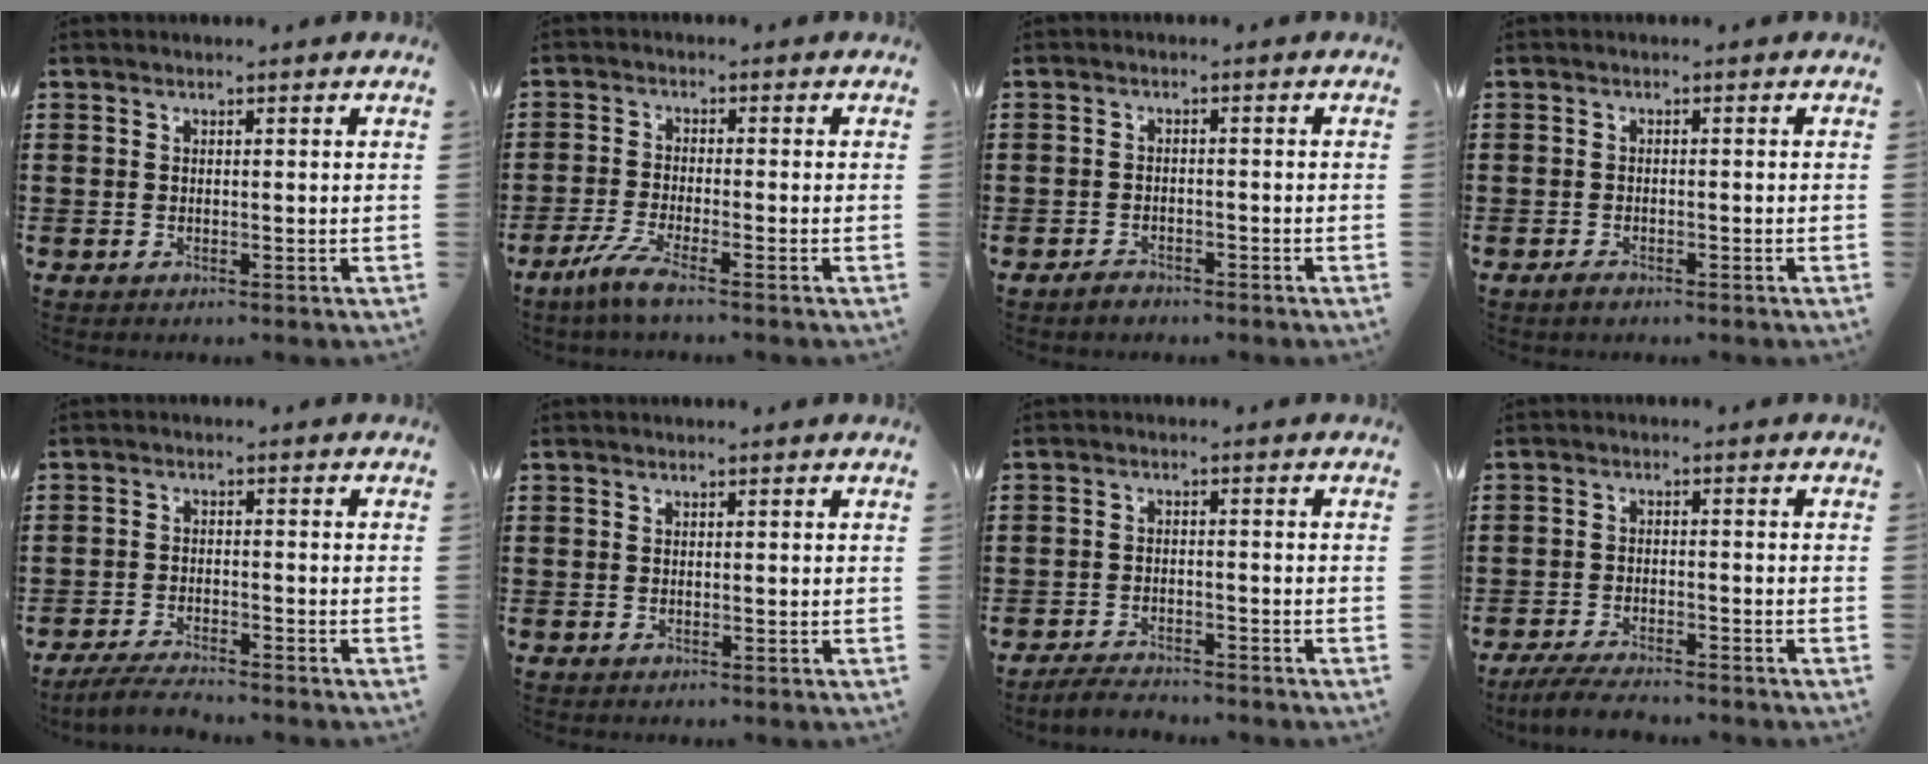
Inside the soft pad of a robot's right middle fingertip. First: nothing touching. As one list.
[{"total": 4.4, "force": [-3.0, 0.2, 3.3], "torque": [-0.088, -0.019, -0.064]}, {"total": 1.7, "force": [-1.6, 0.5, 0.1], "torque": [-0.006, 0.001, -0.034]}, {"total": 1.0, "force": [-0.9, 0.4, 0.3], "torque": [-0.008, -0.003, -0.018]}, {"total": 3.6, "force": [-3.4, 0.3, 1.2], "torque": [-0.027, -0.002, -0.069]}, {"total": 0.0}, {"total": 3.0, "force": [-2.9, 0.5, 0.4], "torque": [-0.011, 0.002, -0.061]}, {"total": 4.3, "force": [-4.0, 0.5, 1.5], "torque": [-0.038, -0.007, -0.082]}]